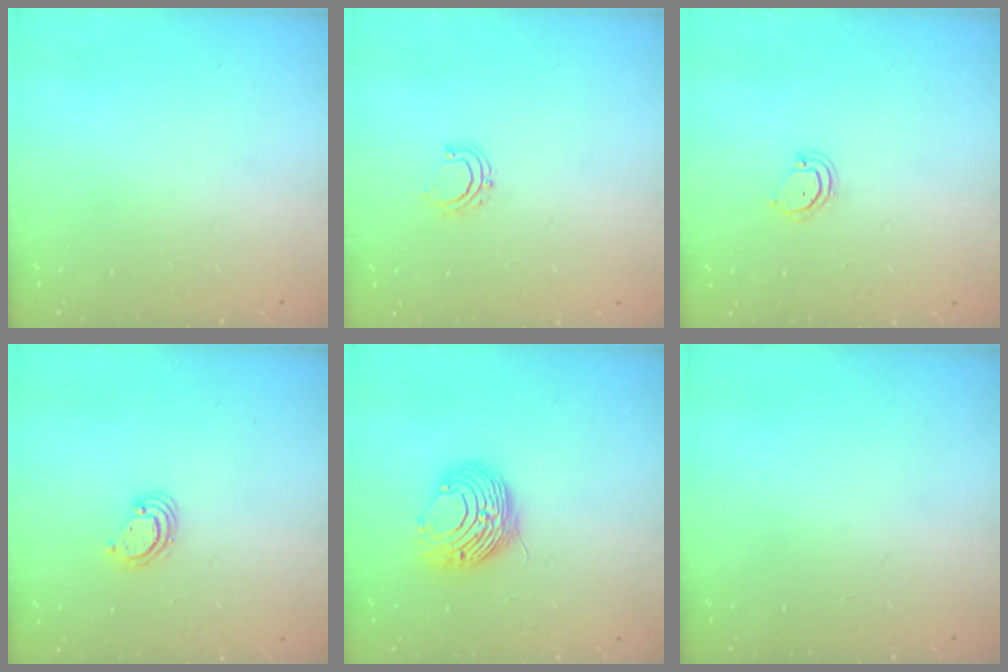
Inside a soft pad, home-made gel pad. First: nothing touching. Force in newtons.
{"total": 4.4, "press": 4.3, "slide": 0.6}
{"total": 3.6, "press": 3.6, "slide": 0.2}
{"total": 3.9, "press": 3.8, "slide": 0.4}
{"total": 9.5, "press": 9.5, "slide": 0.1}
{"total": 0.0}